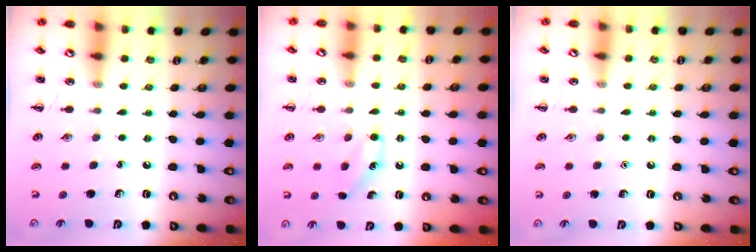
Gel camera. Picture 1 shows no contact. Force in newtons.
{"total": 6.6, "press": 6.4, "slide": 1.6}
{"total": 1.6, "press": 1.6, "slide": 0.1}